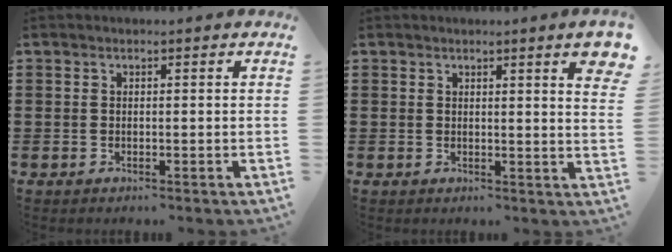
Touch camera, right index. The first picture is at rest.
{"total": 3.3, "force": [1.9, 0.0, 2.7], "torque": [-0.046, -0.004, 0.031]}